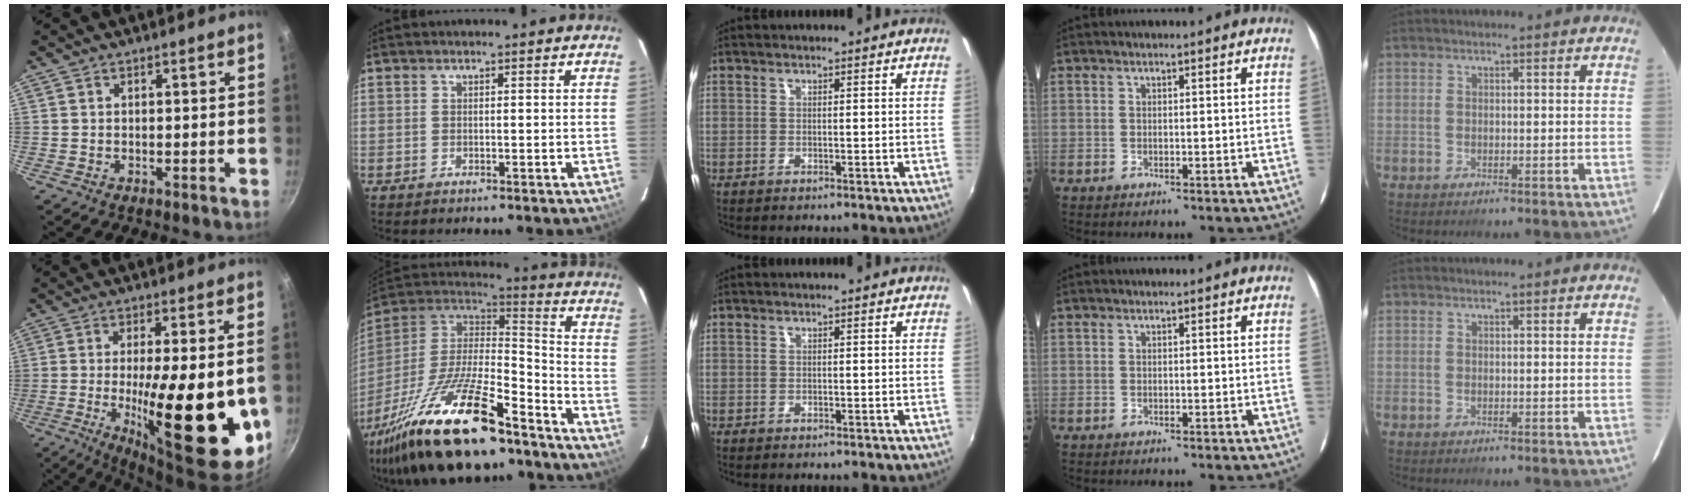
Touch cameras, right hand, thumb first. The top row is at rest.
{"thumb": {"total": 22.3, "force": [-3.6, 6.8, 20.9], "torque": [-0.301, -0.011, -0.042]}, "index": {"total": 27.9, "force": [-18.8, 8.8, 18.7], "torque": [-0.364, -0.034, -0.310]}}